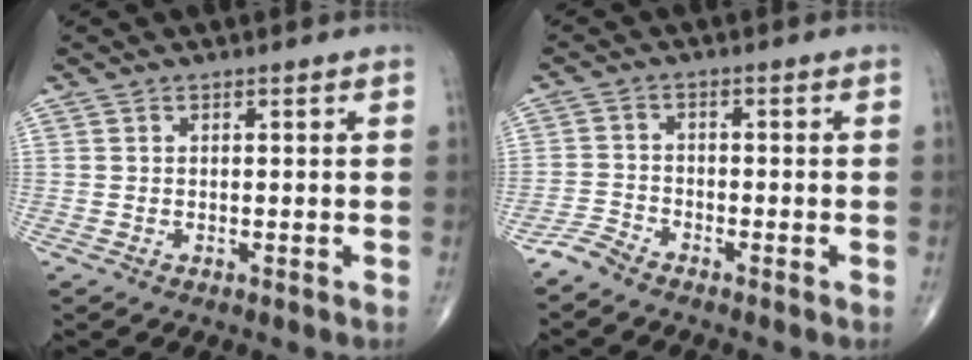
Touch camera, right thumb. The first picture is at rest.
{"total": 2.6, "force": [-2.5, 0.5, 0.5], "torque": [-0.011, -0.004, -0.059]}